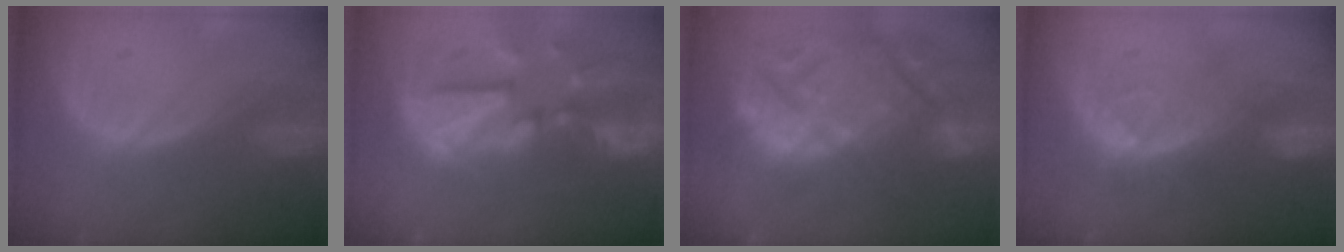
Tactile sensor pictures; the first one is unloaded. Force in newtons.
{"total": 12.3, "press": 10.6, "slide": 6.1}
{"total": 15.3, "press": 13.1, "slide": 8.0}
{"total": 8.0, "press": 7.2, "slide": 3.5}